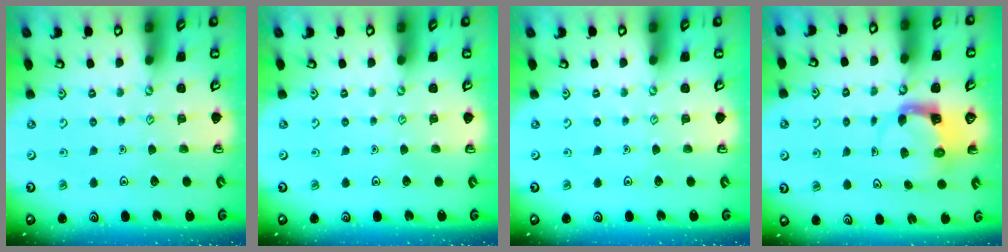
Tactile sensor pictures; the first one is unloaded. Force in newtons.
{"total": 0.0}
{"total": 0.0}
{"total": 3.8, "press": 3.8, "slide": 0.4}